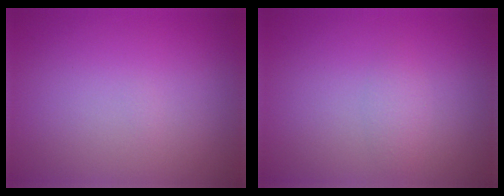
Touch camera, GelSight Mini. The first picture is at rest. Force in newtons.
{"total": 1.2, "press": 1.2, "slide": 0.1}